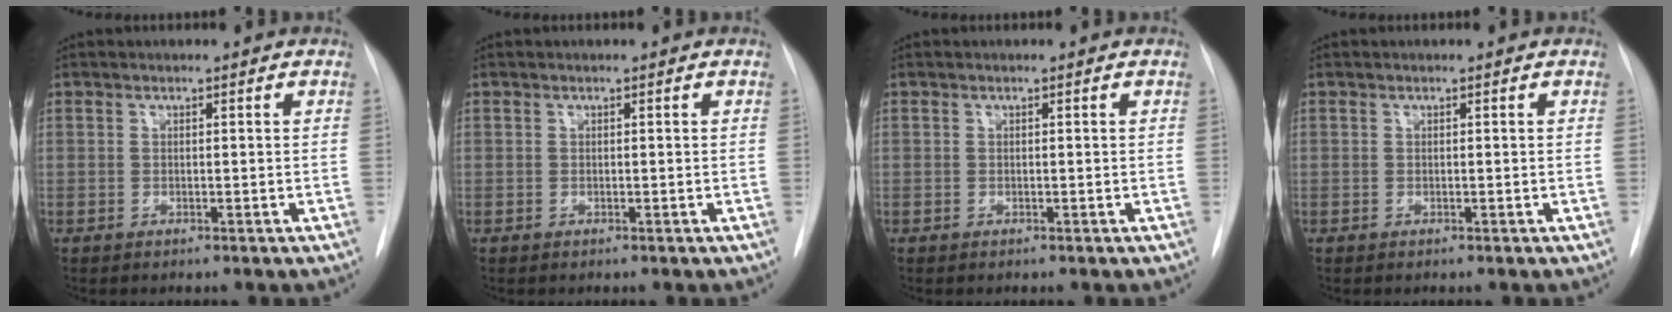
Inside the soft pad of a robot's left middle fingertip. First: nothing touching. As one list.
[{"total": 0.0}, {"total": 0.0}, {"total": 0.0}]